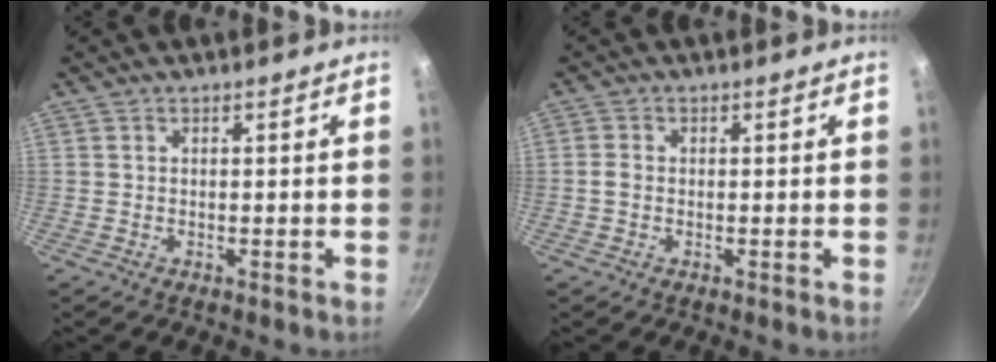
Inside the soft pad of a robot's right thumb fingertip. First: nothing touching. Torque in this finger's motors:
{"motor_torque": [0.70, 0.74, 0.23, -0.14, 0.13]}